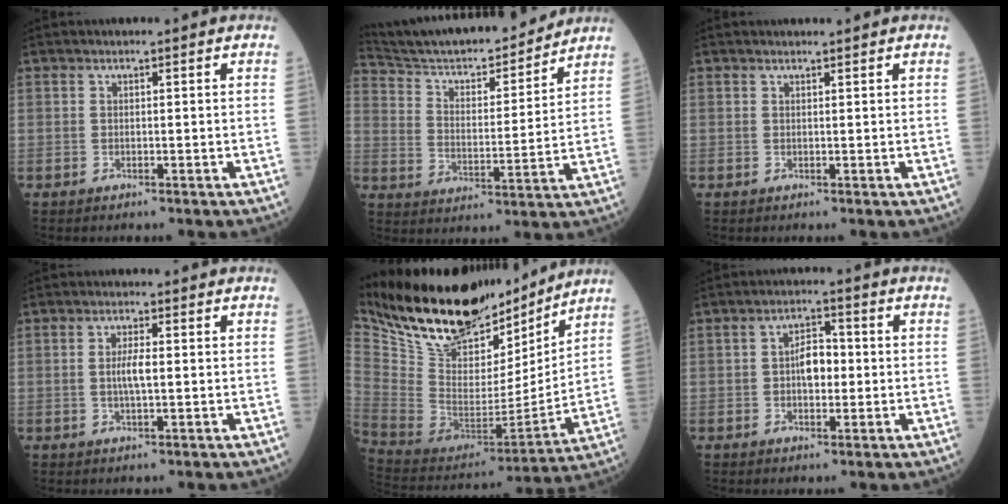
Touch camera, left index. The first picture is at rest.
{"total": 19.4, "force": [17.9, 2.5, 6.8], "torque": [-0.116, -0.001, 0.280]}
{"total": 1.2, "force": [1.2, 0.0, 0.2], "torque": [-0.004, 0.006, 0.019]}
{"total": 3.0, "force": [-0.1, 0.5, 2.9], "torque": [-0.059, -0.003, -0.003]}
{"total": 22.3, "force": [19.1, 7.3, 8.9], "torque": [-0.163, -0.024, 0.323]}
{"total": 4.5, "force": [-0.3, 2.4, 3.9], "torque": [-0.068, 0.012, -0.007]}